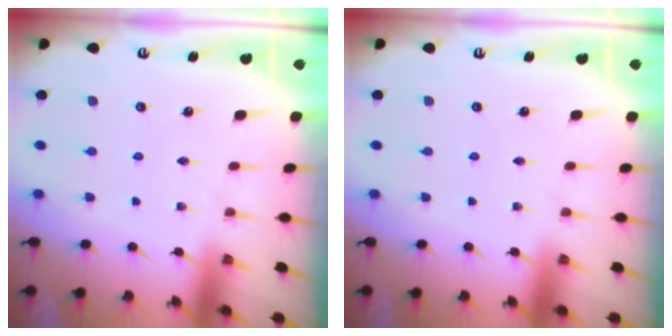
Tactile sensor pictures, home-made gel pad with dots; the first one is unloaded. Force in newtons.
{"total": 0.0}